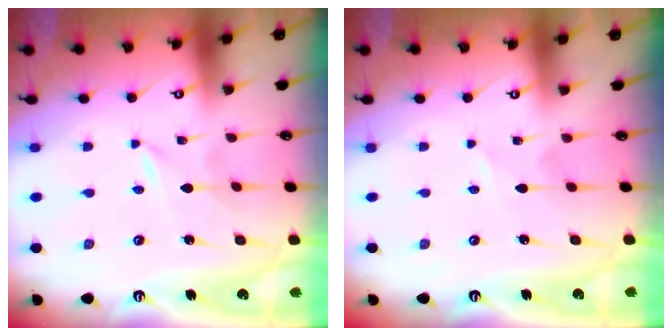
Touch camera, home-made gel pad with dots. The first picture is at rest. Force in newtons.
{"total": 0.8, "press": 0.8, "slide": 0.2}